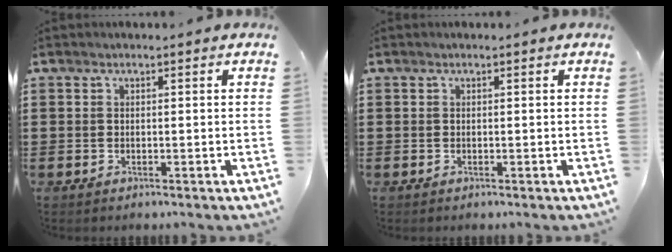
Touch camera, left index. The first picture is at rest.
{"total": 0.0}